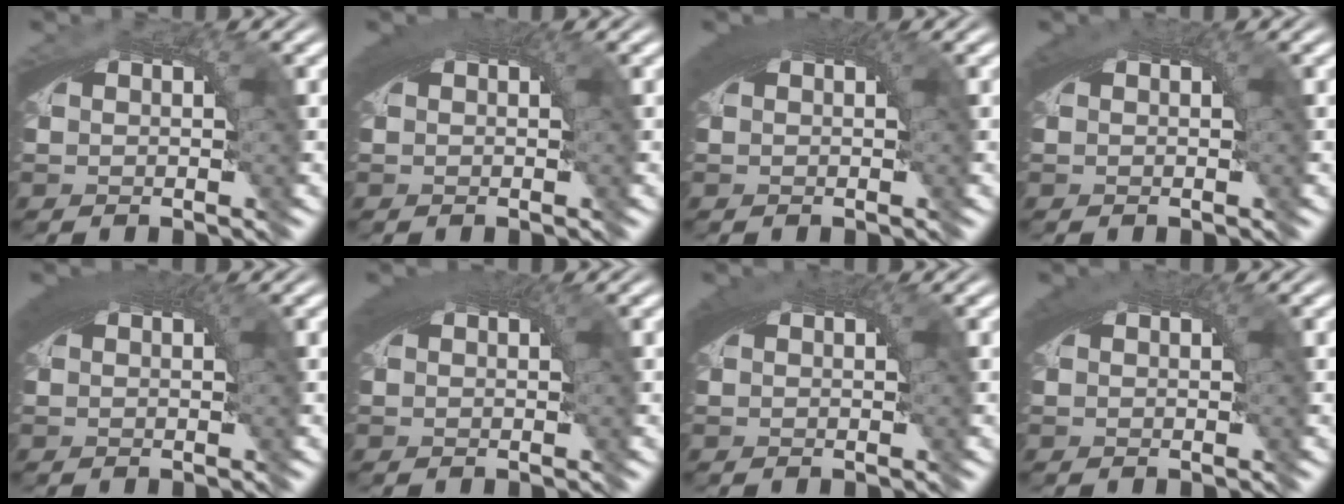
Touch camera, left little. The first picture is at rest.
{"total": 2.4, "force": [1.0, 0.5, 2.1], "torque": [-0.025, 0.007, 0.014]}
{"total": 3.0, "force": [1.3, 0.7, 2.7], "torque": [-0.029, 0.011, 0.016]}
{"total": 1.3, "force": [0.6, 0.1, 1.2], "torque": [-0.015, 0.004, 0.009]}
{"total": 3.1, "force": [1.2, 0.8, 2.7], "torque": [-0.030, 0.011, 0.016]}
{"total": 2.6, "force": [1.1, 0.5, 2.2], "torque": [-0.025, 0.010, 0.015]}
{"total": 2.3, "force": [0.8, 0.4, 2.1], "torque": [-0.026, 0.007, 0.011]}
{"total": 1.7, "force": [0.8, 0.2, 1.5], "torque": [-0.018, 0.006, 0.011]}